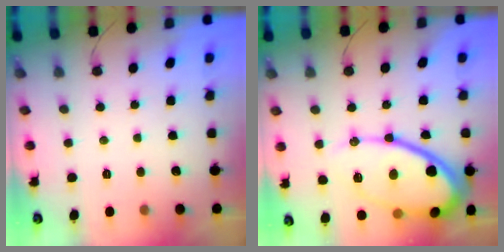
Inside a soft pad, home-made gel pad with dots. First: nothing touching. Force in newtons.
{"total": 20.7, "press": 20.5, "slide": 2.1}